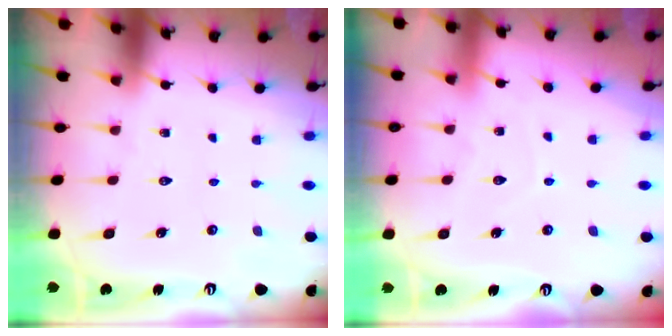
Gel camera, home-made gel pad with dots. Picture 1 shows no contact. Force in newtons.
{"total": 4.7, "press": 4.6, "slide": 0.5}